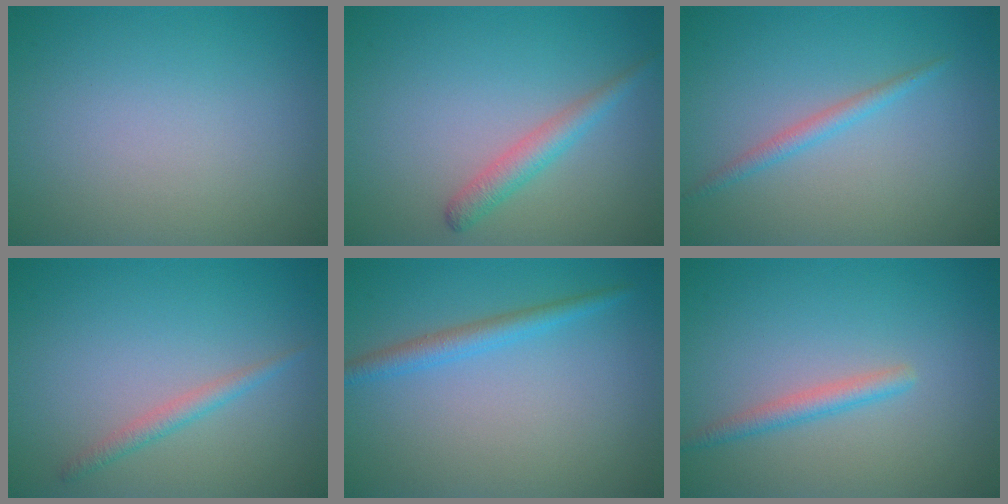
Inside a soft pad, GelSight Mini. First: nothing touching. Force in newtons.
{"total": 2.3, "press": 2.3, "slide": 0.1}
{"total": 1.4, "press": 1.4, "slide": 0.1}
{"total": 1.5, "press": 1.5, "slide": 0.0}
{"total": 2.1, "press": 2.1, "slide": 0.1}
{"total": 1.8, "press": 1.8, "slide": 0.1}